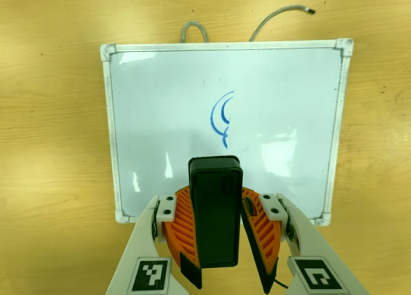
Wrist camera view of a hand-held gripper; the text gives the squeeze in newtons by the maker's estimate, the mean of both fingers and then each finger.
{"total": 8.3, "left": 8.7, "right": 7.9}